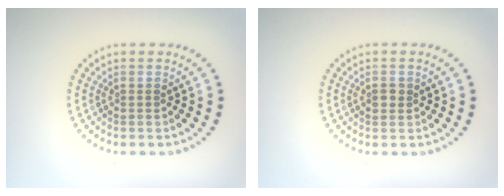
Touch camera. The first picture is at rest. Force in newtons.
{"total": 1.2, "press": 1.1, "slide": 0.2}